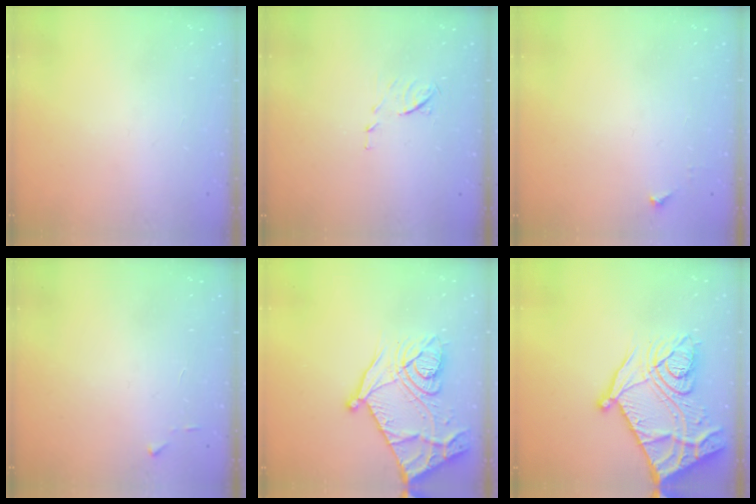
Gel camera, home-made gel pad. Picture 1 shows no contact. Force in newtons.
{"total": 6.9, "press": 6.9, "slide": 0.7}
{"total": 3.4, "press": 3.3, "slide": 0.5}
{"total": 3.7, "press": 3.7, "slide": 0.4}
{"total": 22.3, "press": 22.3, "slide": 0.4}
{"total": 27.1, "press": 27.1, "slide": 0.8}